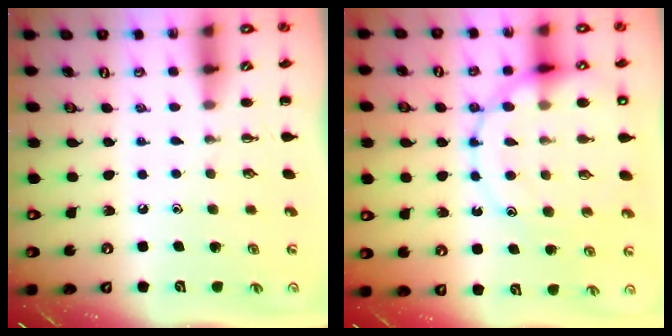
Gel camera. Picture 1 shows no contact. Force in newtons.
{"total": 16.5, "press": 16.4, "slide": 2.4}